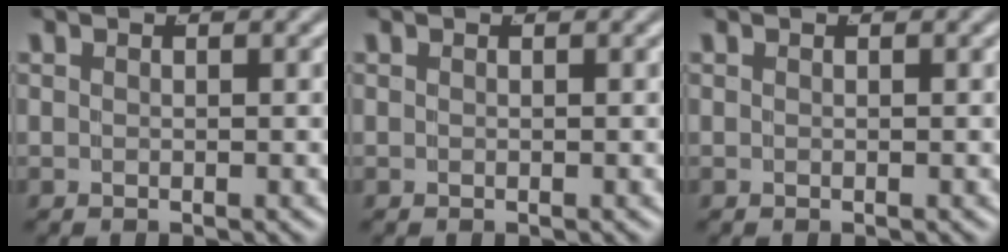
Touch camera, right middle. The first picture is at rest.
{"total": 0.0}
{"total": 0.0}